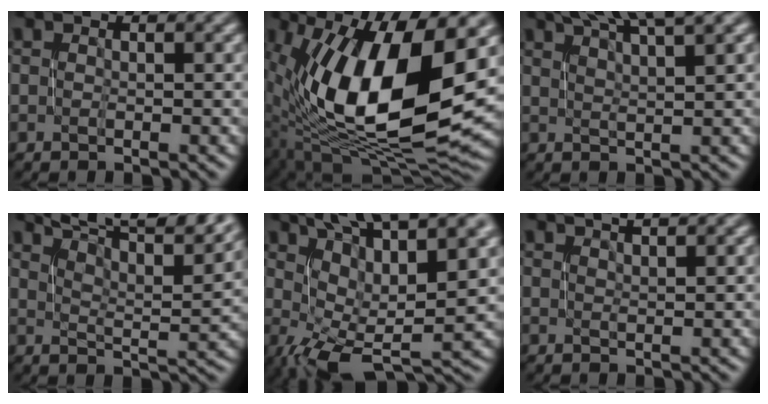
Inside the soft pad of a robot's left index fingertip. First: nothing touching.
{"total": 15.4, "force": [2.0, 6.7, 13.7], "torque": [-0.243, 0.002, 0.023]}
{"total": 7.1, "force": [5.2, 1.1, 4.7], "torque": [-0.051, 0.019, 0.067]}
{"total": 12.0, "force": [9.7, 2.3, 6.5], "torque": [-0.092, 0.015, 0.128]}
{"total": 12.1, "force": [4.3, 4.6, 10.3], "torque": [-0.166, 0.007, 0.083]}
{"total": 1.9, "force": [1.4, 0.4, 1.2], "torque": [-0.004, 0.007, 0.007]}